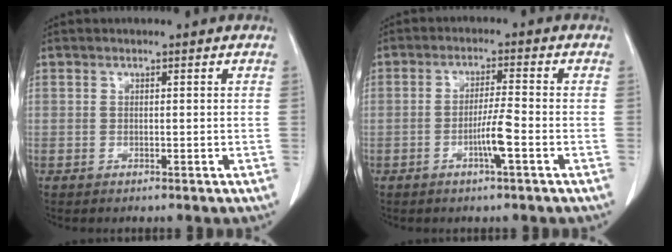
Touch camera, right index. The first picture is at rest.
{"total": 4.5, "force": [-1.7, -0.3, 4.1], "torque": [-0.079, -0.004, -0.034]}